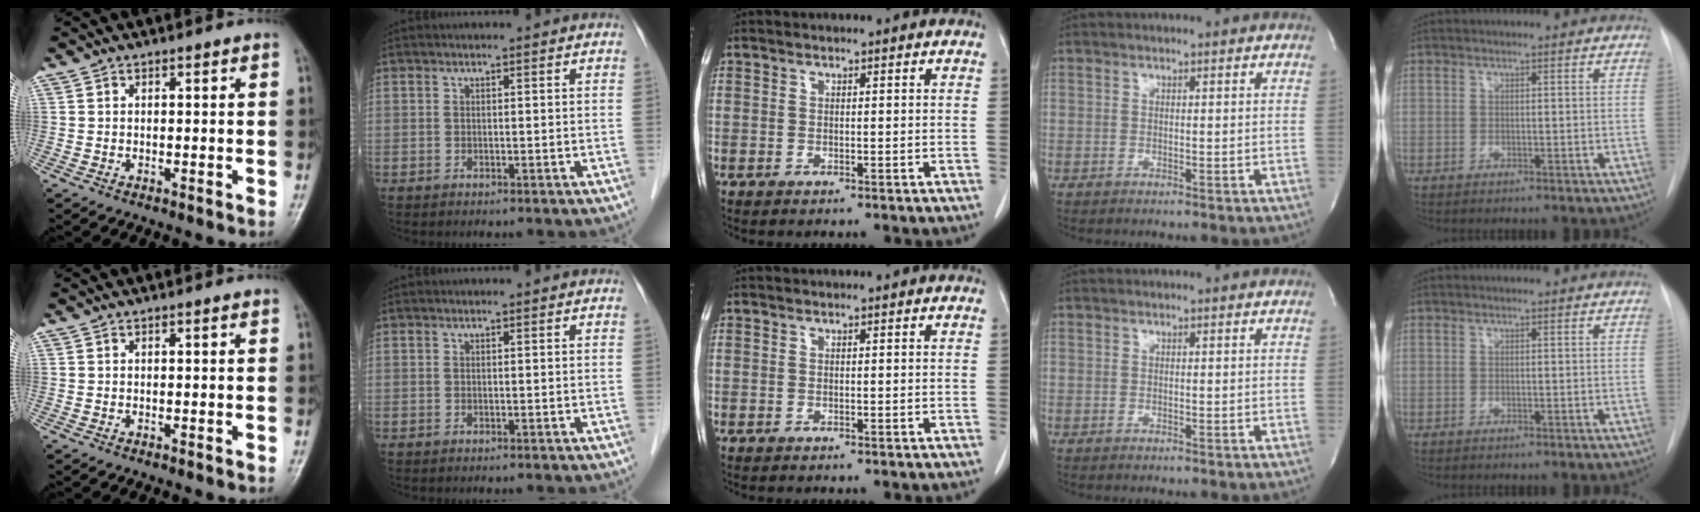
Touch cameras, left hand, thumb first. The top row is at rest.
{}